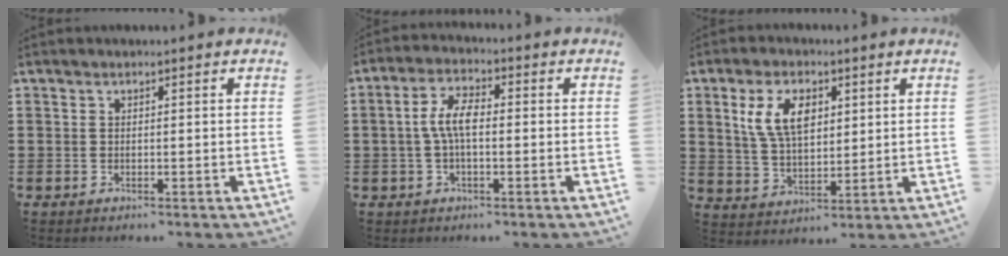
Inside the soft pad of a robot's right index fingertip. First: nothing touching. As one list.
[{"total": 5.4, "force": [-0.2, 2.0, 5.0], "torque": [-0.112, 0.002, -0.009]}, {"total": 7.7, "force": [2.9, 4.2, 5.7], "torque": [-0.132, 0.013, 0.051]}]